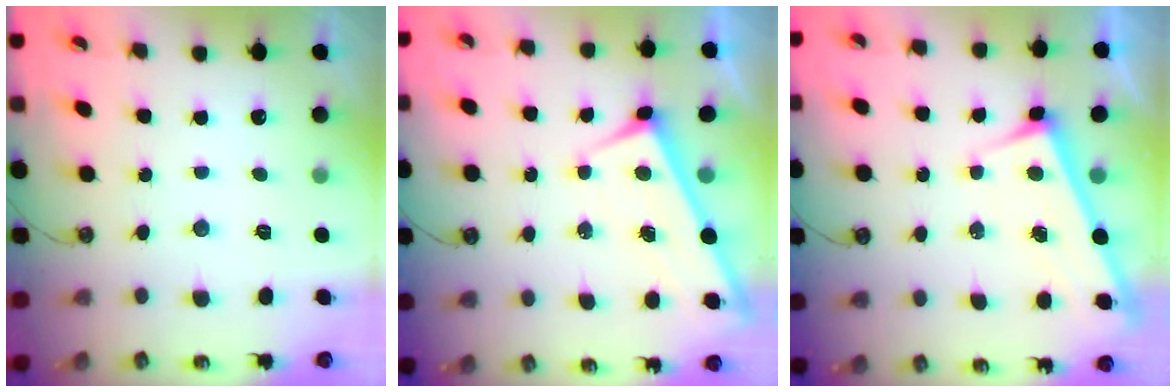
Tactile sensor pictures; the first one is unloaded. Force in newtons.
{"total": 1.7, "press": 1.7, "slide": 0.1}
{"total": 3.0, "press": 3.0, "slide": 0.2}